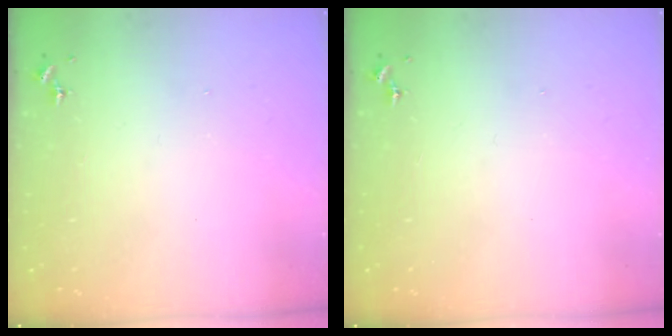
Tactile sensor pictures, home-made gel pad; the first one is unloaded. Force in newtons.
{"total": 0.0}